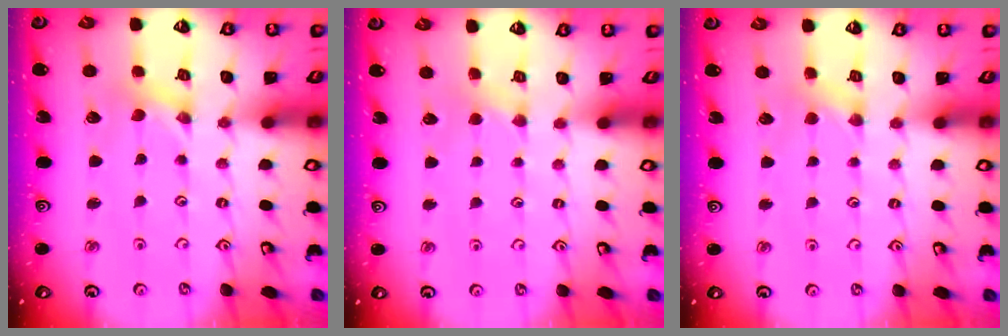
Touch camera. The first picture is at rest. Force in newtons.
{"total": 2.3, "press": 2.3, "slide": 0.3}
{"total": 2.9, "press": 2.8, "slide": 0.6}